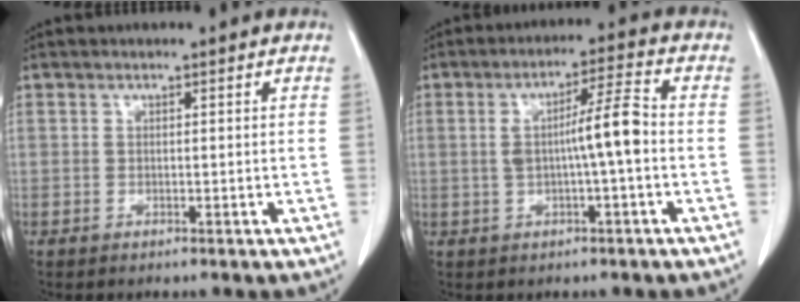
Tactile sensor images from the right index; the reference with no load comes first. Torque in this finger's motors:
{"motor_torque": [1.05, -0.08, 0.34, 0.10]}